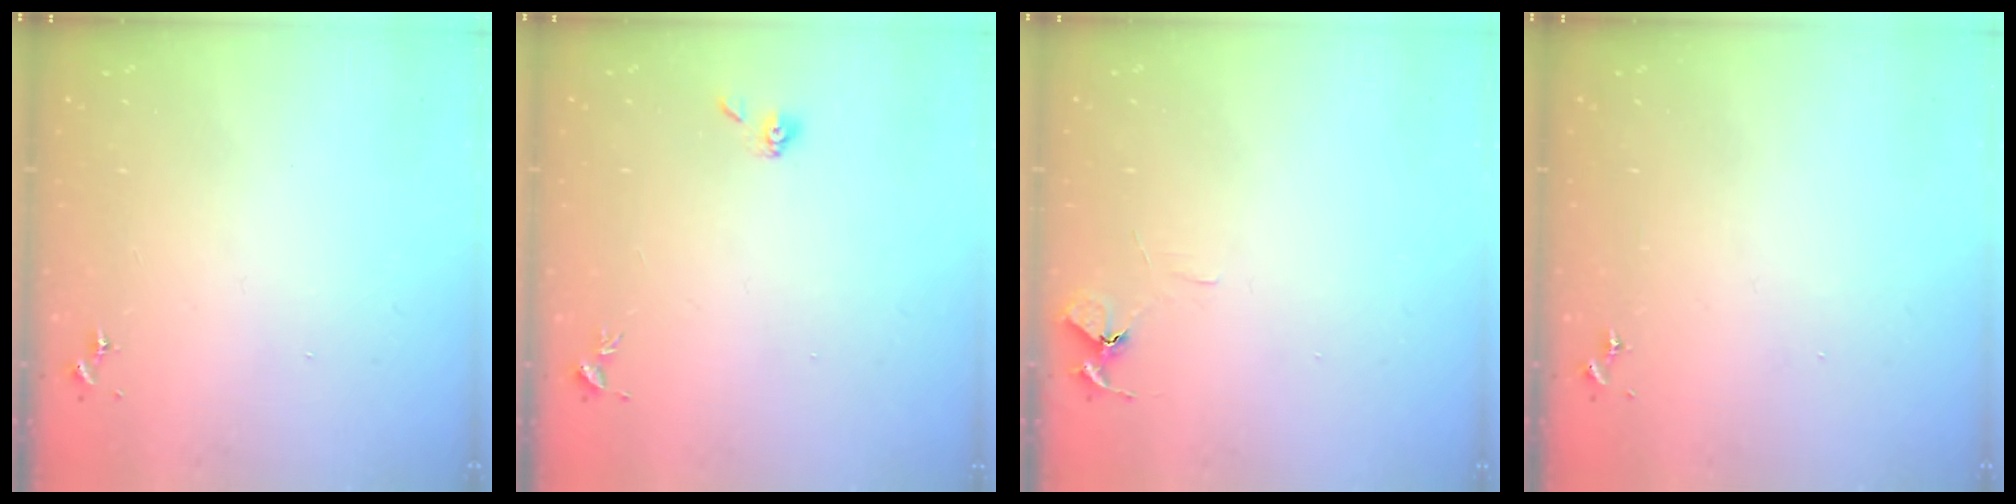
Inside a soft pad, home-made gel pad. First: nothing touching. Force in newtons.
{"total": 5.3, "press": 5.2, "slide": 1.1}
{"total": 5.8, "press": 5.8, "slide": 0.6}
{"total": 0.0}